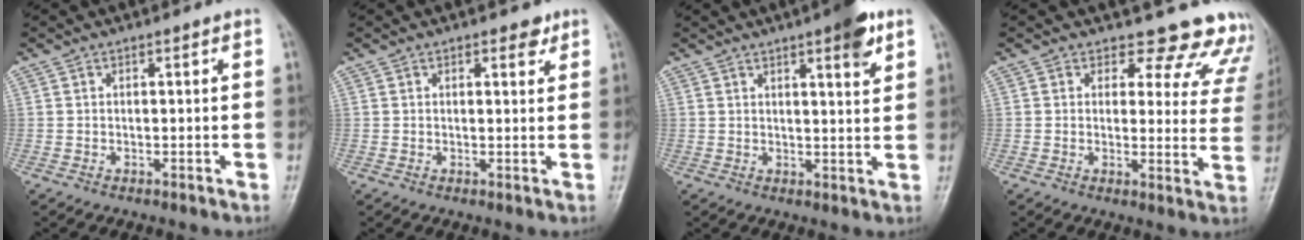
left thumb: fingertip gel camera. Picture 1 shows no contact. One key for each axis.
{"total": 2.2, "fx": 1.4, "fy": 1.1, "fz": 1.3, "tx": -0.006, "ty": -0.006, "tz": 0.018}
{"total": 6.6, "fx": 3.8, "fy": 1.4, "fz": 5.2, "tx": -0.063, "ty": -0.017, "tz": 0.049}
{"total": 13.7, "fx": 12.6, "fy": 5.2, "fz": 1.4, "tx": 0.039, "ty": -0.101, "tz": 0.108}